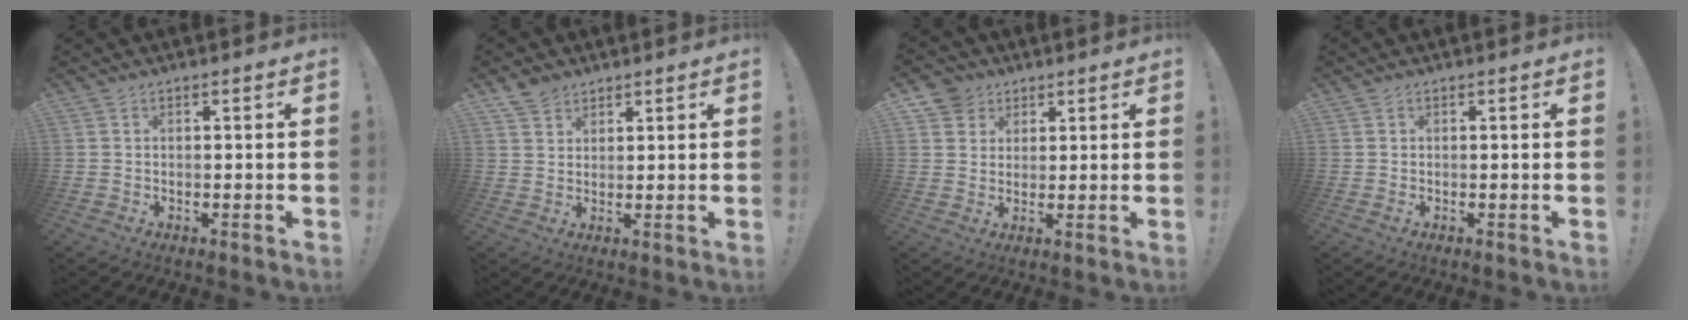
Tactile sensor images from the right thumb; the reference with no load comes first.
{"total": 4.1, "force": [3.3, 2.4, 0.7], "torque": [-0.001, -0.019, 0.060]}
{"total": 5.9, "force": [3.3, 4.9, 0.8], "torque": [-0.014, -0.019, 0.064]}
{"total": 0.0}